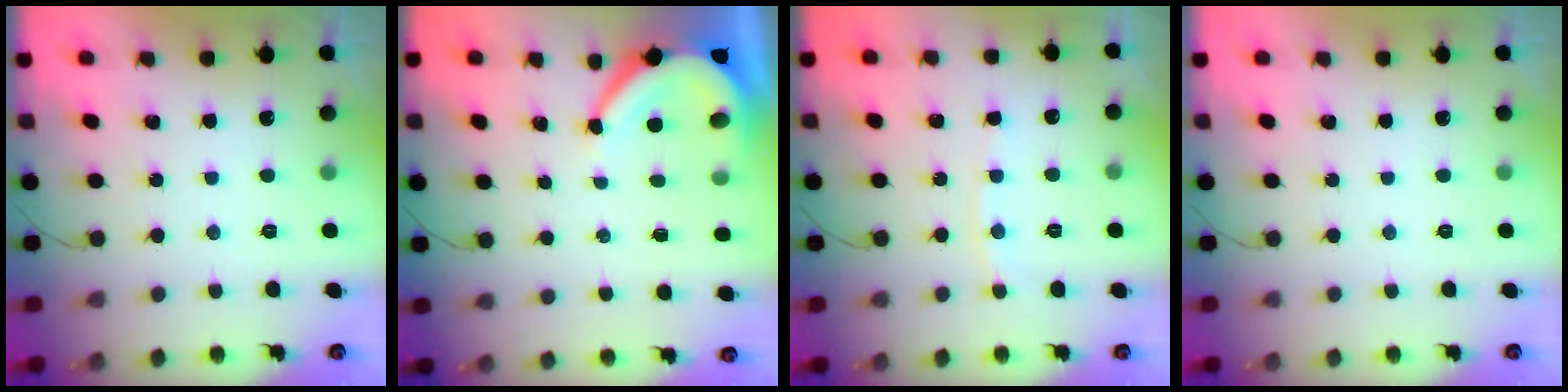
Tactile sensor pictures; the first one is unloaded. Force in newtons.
{"total": 7.3, "press": 7.3, "slide": 0.5}
{"total": 3.7, "press": 3.6, "slide": 0.6}
{"total": 0.0}